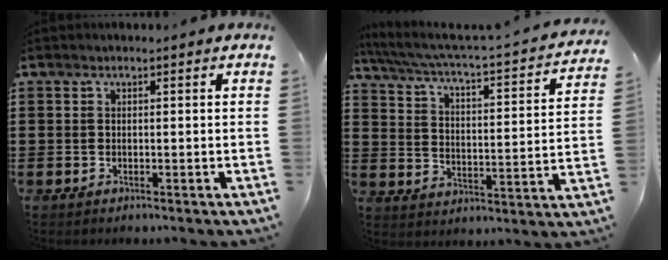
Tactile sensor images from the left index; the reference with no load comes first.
{"total": 3.0, "force": [2.4, 0.0, 1.7], "torque": [-0.051, -0.032, 0.029]}